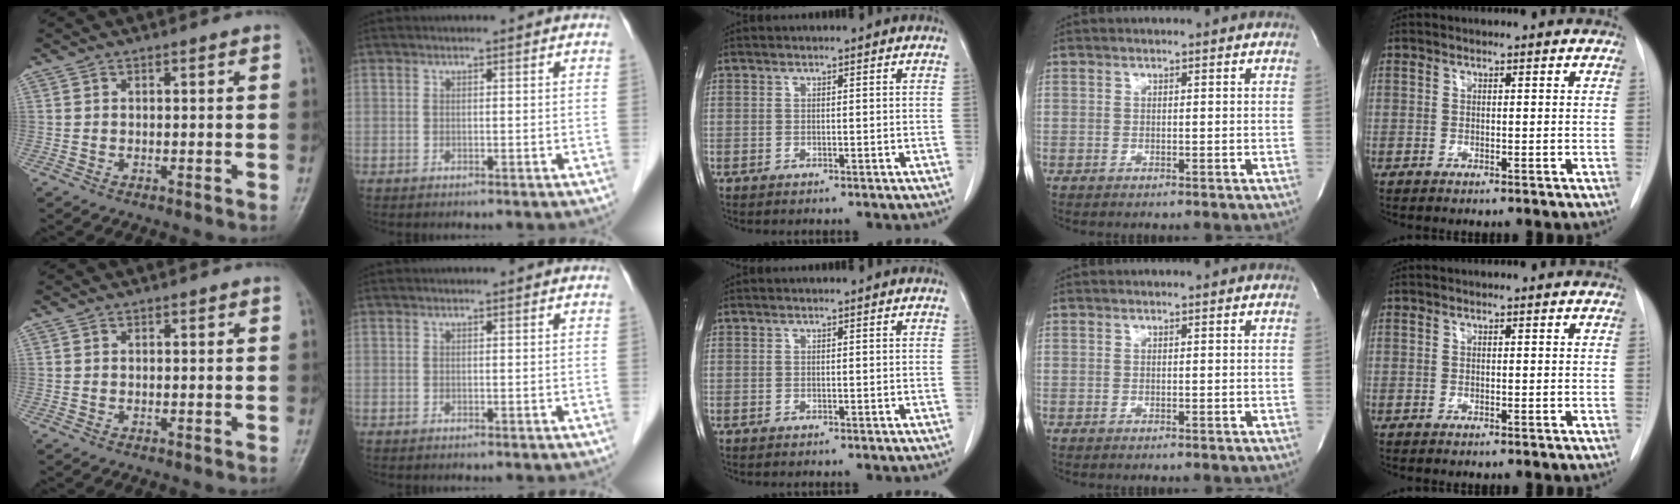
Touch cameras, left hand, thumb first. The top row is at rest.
{}